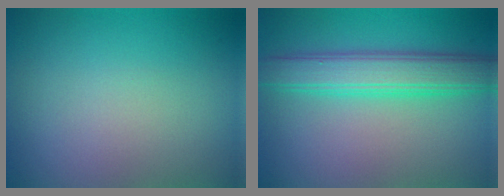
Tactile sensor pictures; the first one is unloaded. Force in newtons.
{"total": 5.2, "press": 5.2, "slide": 0.1}